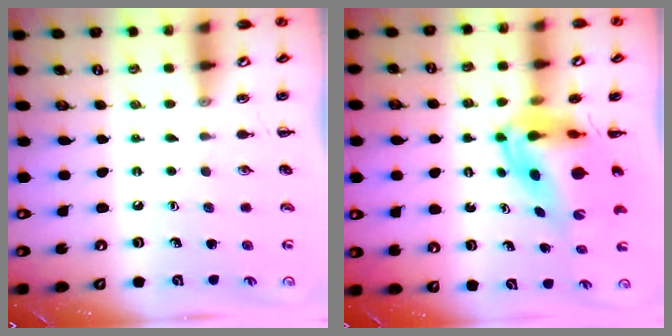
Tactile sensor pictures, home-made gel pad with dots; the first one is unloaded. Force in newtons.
{"total": 8.6, "press": 8.2, "slide": 2.5}